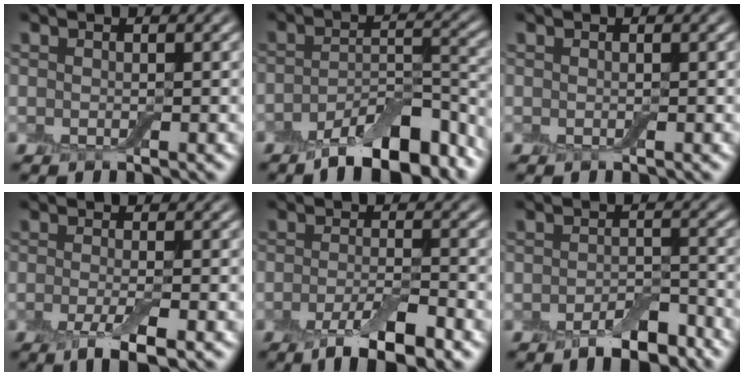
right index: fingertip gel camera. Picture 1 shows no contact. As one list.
[{"total": 8.5, "force": [-6.1, 2.9, 5.2], "torque": [-0.075, -0.003, -0.101]}, {"total": 0.0}, {"total": 3.8, "force": [-1.8, 0.9, 3.2], "torque": [-0.061, -0.008, -0.035]}, {"total": 5.3, "force": [-3.0, 1.3, 4.1], "torque": [-0.075, -0.005, -0.055]}, {"total": 3.9, "force": [-2.5, 1.6, 2.6], "torque": [-0.035, 0.003, -0.042]}]